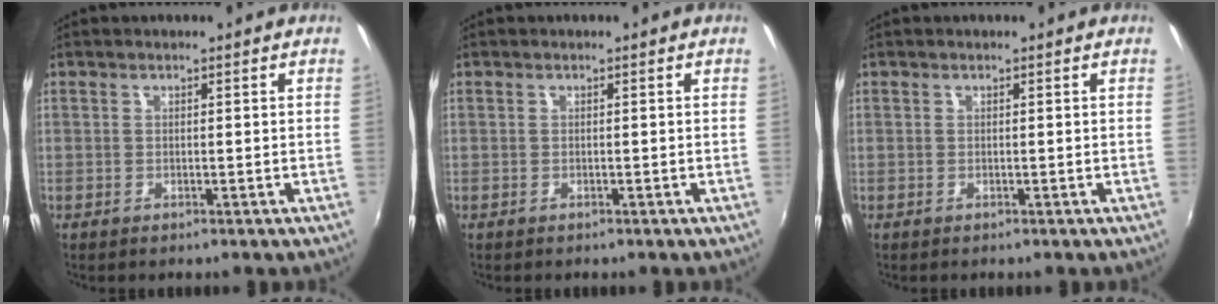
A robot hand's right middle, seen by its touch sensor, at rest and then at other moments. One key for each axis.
{"total": 0.0}
{"total": 0.0}